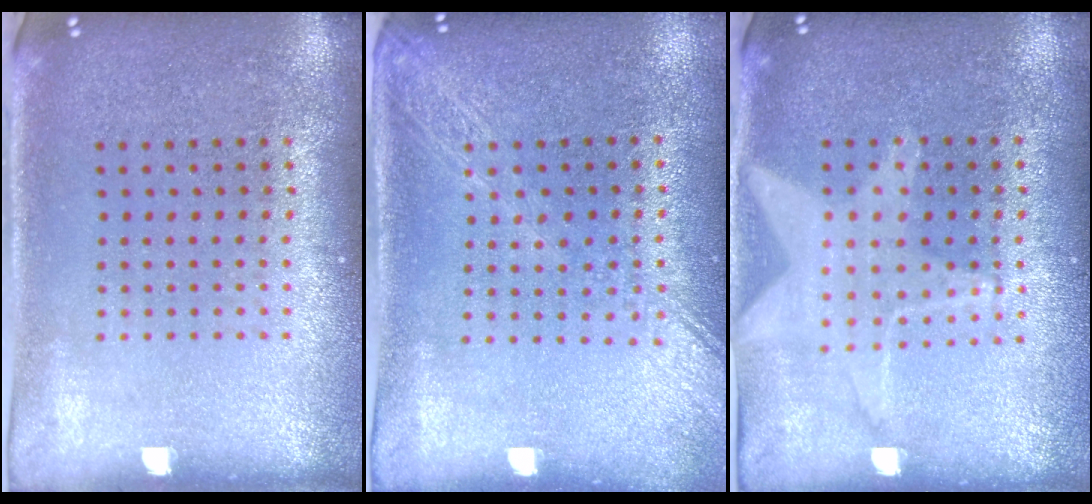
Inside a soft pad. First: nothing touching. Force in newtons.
{"total": 1.9, "press": 1.7, "slide": 1.0}
{"total": 1.0, "press": 1.0, "slide": 0.1}